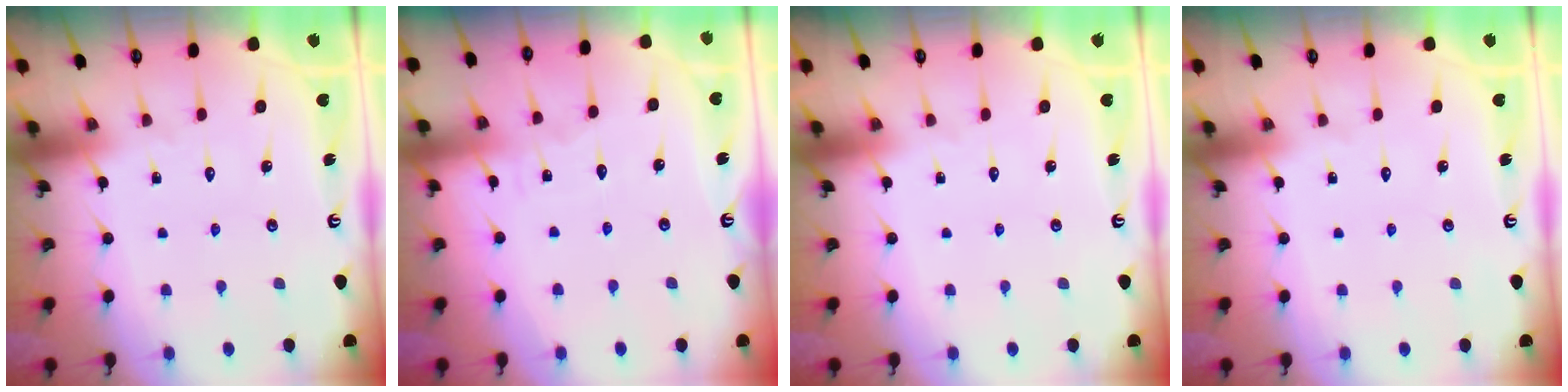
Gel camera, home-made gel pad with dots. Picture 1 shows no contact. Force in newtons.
{"total": 3.0, "press": 3.0, "slide": 0.4}
{"total": 0.0}
{"total": 0.0}